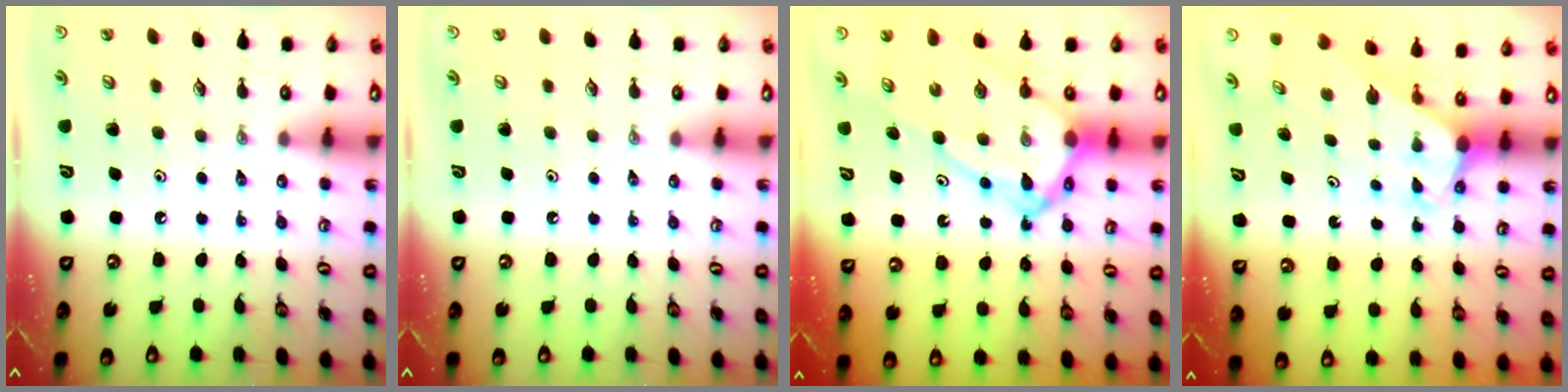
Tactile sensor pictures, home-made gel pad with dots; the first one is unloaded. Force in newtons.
{"total": 0.0}
{"total": 15.0, "press": 14.9, "slide": 1.5}
{"total": 2.9, "press": 2.9, "slide": 0.0}